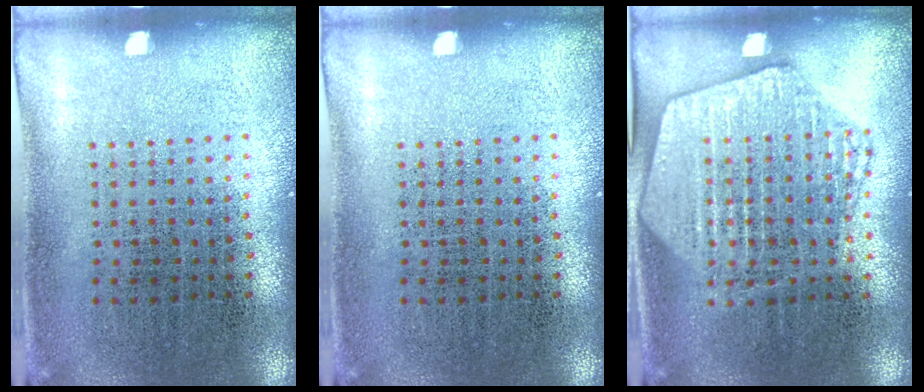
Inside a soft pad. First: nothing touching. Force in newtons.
{"total": 0.0}
{"total": 1.9, "press": 1.8, "slide": 0.5}